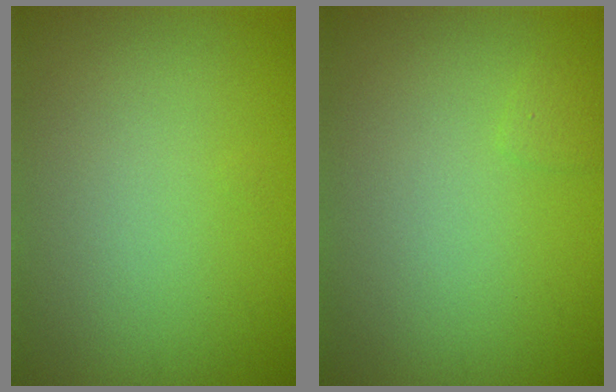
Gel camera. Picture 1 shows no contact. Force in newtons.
{"total": 0.7, "press": 0.7, "slide": 0.1}